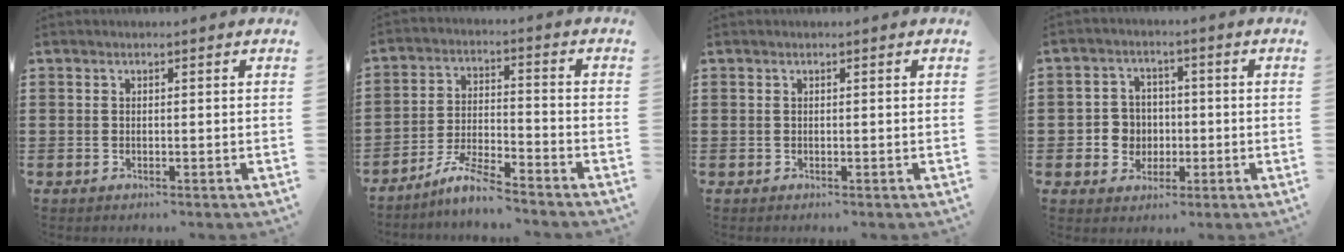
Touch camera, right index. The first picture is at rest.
{"total": 6.2, "force": [-5.6, 0.3, 2.7], "torque": [-0.065, -0.003, -0.112]}
{"total": 0.0}
{"total": 4.4, "force": [-0.7, 4.2, 1.3], "torque": [-0.040, 0.011, -0.017]}